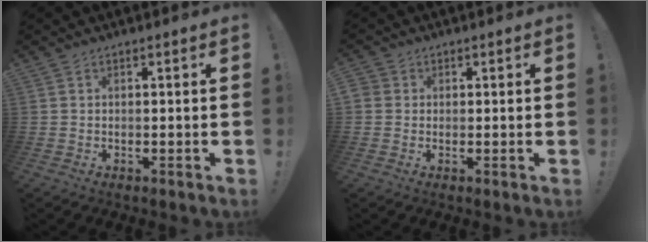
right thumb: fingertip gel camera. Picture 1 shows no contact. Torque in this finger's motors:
{"motor_torque": [0.16, 0.23, 0.54, 0.49, 0.18]}